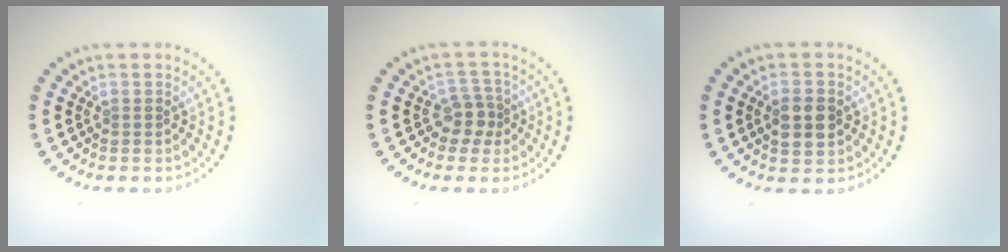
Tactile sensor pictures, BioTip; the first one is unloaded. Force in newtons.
{"total": 2.2, "press": 1.8, "slide": 1.3}
{"total": 3.1, "press": 3.1, "slide": 0.1}